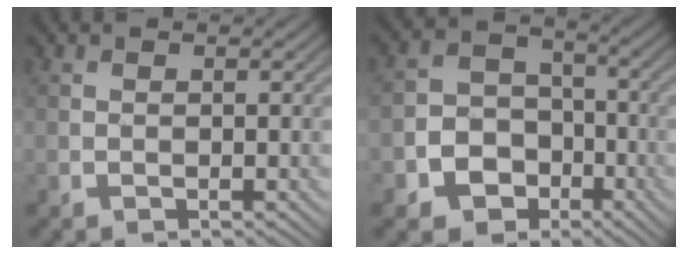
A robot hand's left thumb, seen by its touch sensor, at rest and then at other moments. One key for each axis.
{"total": 8.0, "fx": -3.6, "fy": 6.4, "fz": 2.9, "tx": -0.066, "ty": -0.016, "tz": -0.094}